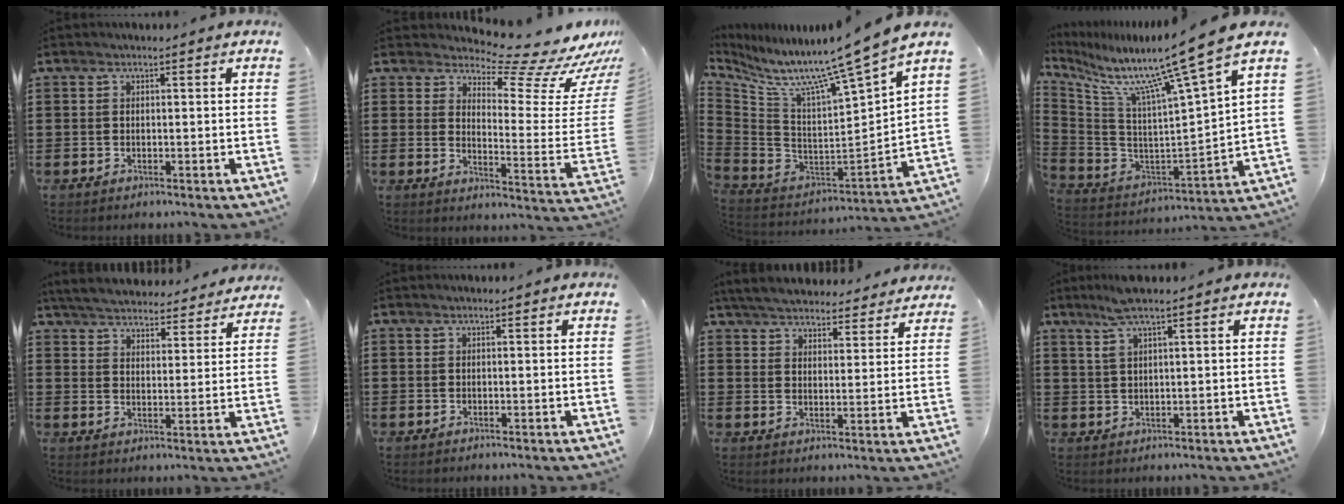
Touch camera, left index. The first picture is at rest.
{"total": 10.0, "force": [8.7, 1.5, 4.5], "torque": [-0.075, -0.082, 0.145]}
{"total": 10.1, "force": [8.8, -1.6, 4.9], "torque": [-0.110, -0.091, 0.134]}
{"total": 11.1, "force": [8.9, -1.4, 6.6], "torque": [-0.145, -0.081, 0.135]}
{"total": 5.2, "force": [5.1, 0.2, 0.6], "torque": [-0.036, -0.034, 0.089]}
{"total": 0.0}
{"total": 5.5, "force": [5.4, 0.4, 1.1], "torque": [-0.044, -0.027, 0.096]}
{"total": 4.5, "force": [3.0, 0.3, 3.3], "torque": [-0.073, 0.002, 0.052]}